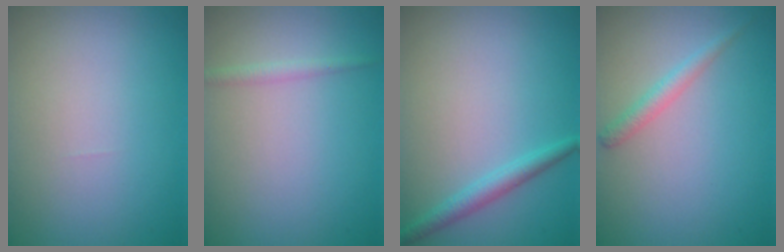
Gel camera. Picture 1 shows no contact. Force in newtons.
{"total": 1.1, "press": 1.1, "slide": 0.1}
{"total": 1.9, "press": 1.9, "slide": 0.1}
{"total": 1.6, "press": 1.6, "slide": 0.0}